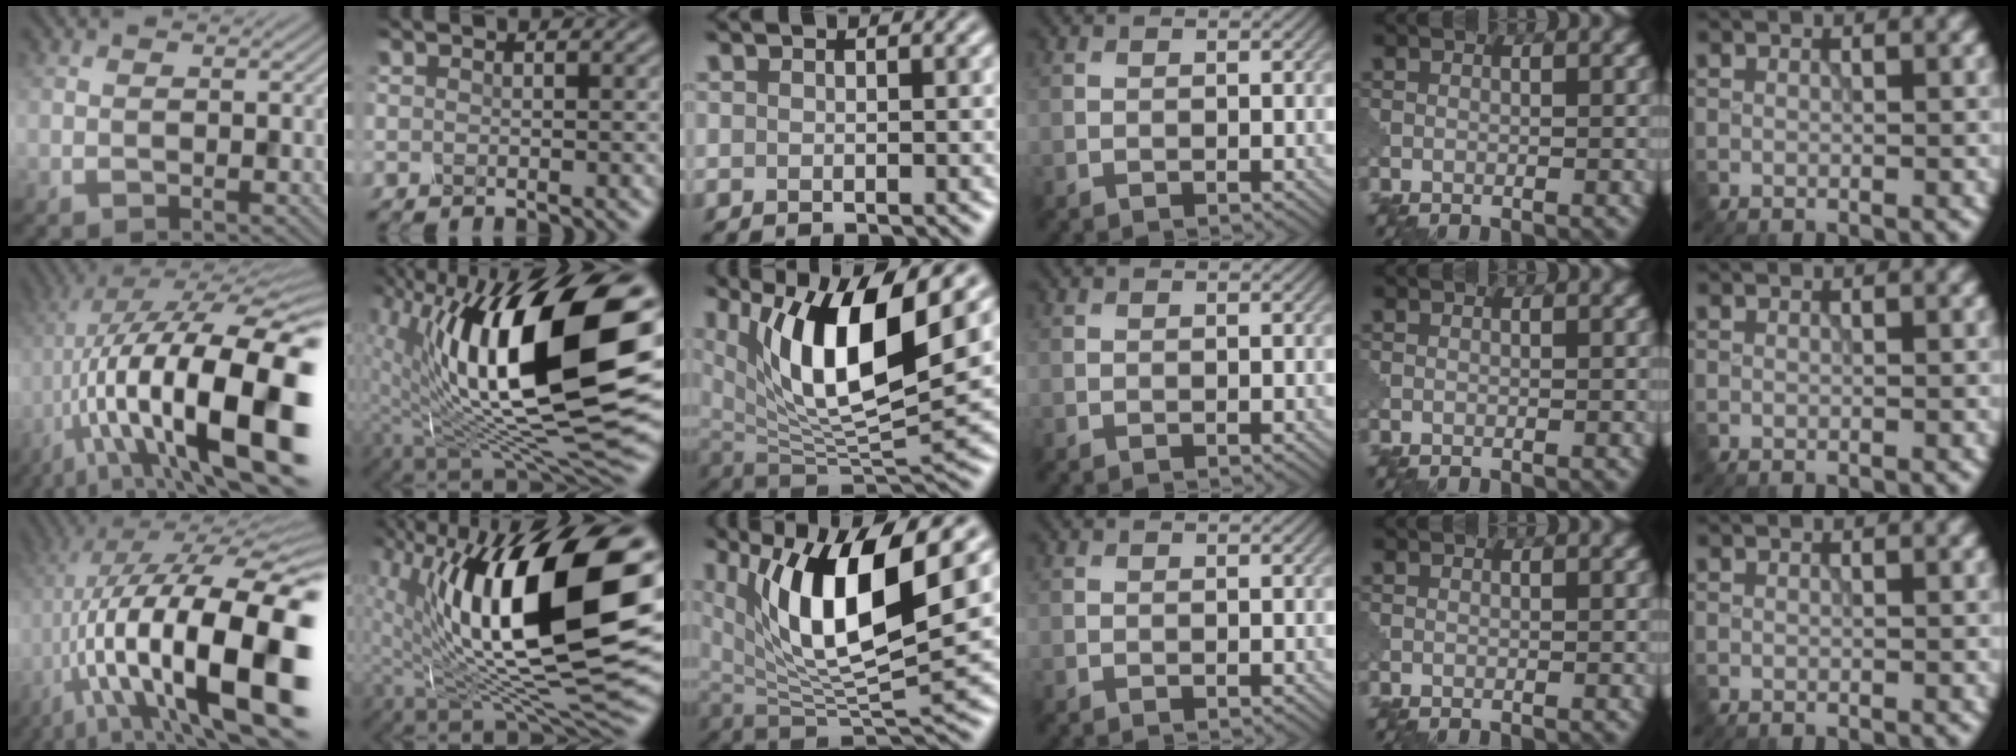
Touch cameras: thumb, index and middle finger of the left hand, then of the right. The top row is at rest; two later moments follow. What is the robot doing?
{"motion": "shake", "object": "plastic piggy bank"}